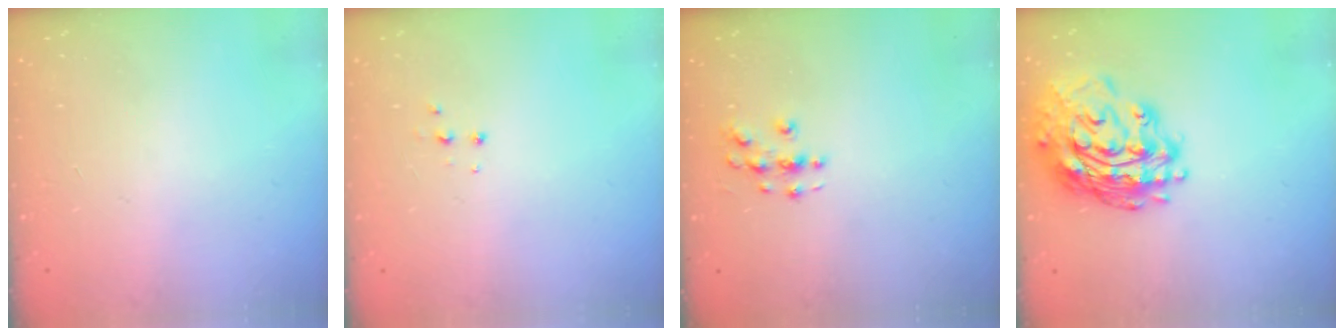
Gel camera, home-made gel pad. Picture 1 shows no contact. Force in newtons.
{"total": 3.9, "press": 3.9, "slide": 0.5}
{"total": 3.1, "press": 3.0, "slide": 0.3}
{"total": 20.0, "press": 19.9, "slide": 2.0}